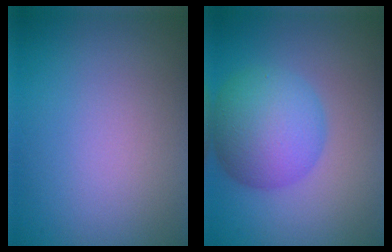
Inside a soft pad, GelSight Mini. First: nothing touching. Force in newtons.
{"total": 6.8, "press": 6.8, "slide": 0.1}